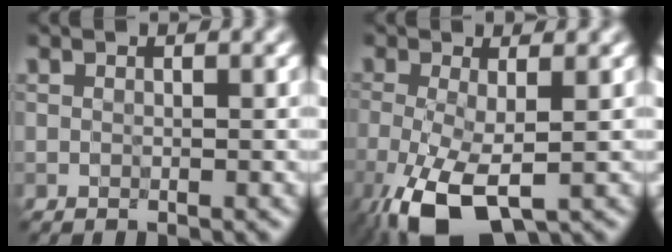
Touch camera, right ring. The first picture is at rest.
{"total": 7.0, "force": [-3.0, 2.8, 5.7], "torque": [-0.132, -0.015, -0.055]}